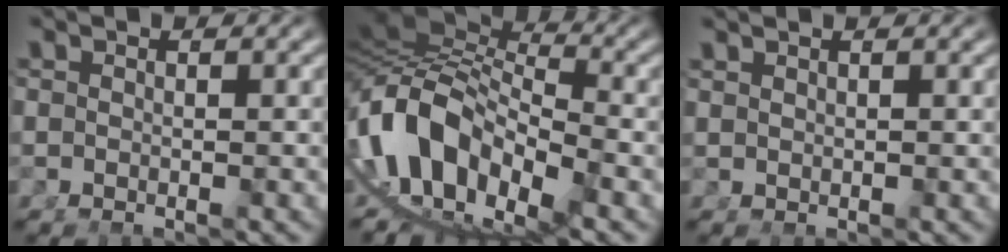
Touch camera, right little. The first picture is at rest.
{"total": 16.6, "force": [-1.2, 12.5, 10.9], "torque": [-0.239, -0.043, -0.014]}
{"total": 1.2, "force": [0.9, -0.8, 0.1], "torque": [0.008, 0.001, 0.024]}